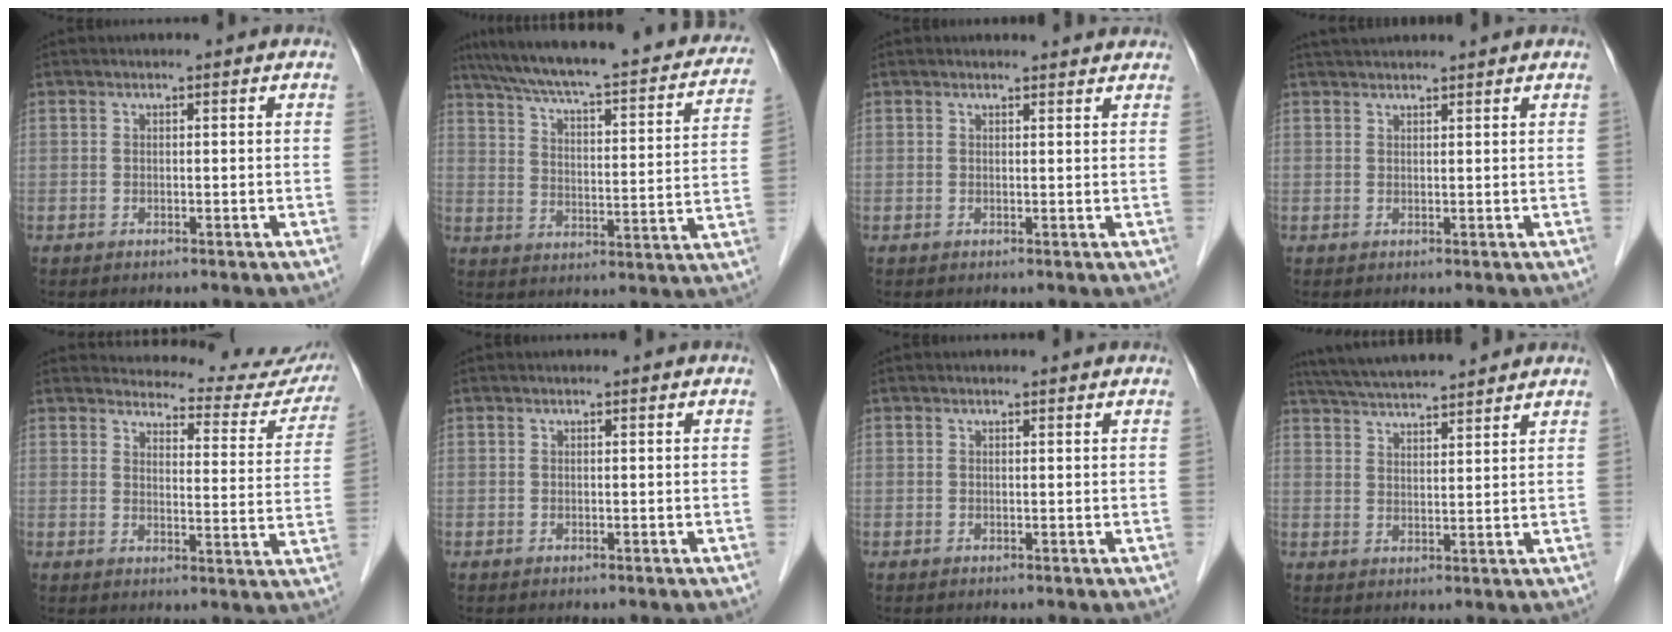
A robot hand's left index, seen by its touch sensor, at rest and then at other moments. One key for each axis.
{"total": 28.5, "fx": 24.5, "fy": 4.8, "fz": 13.8, "tx": -0.219, "ty": -0.019, "tz": 0.312}
{"total": 2.8, "fx": 2.7, "fy": 0.5, "fz": 0.2, "tx": -0.009, "ty": 0.005, "tz": 0.026}
{"total": 5.0, "fx": 4.6, "fy": 0.3, "fz": 1.7, "tx": -0.024, "ty": 0.039, "tz": 0.071}
{"total": 16.7, "fx": 16.2, "fy": 3.0, "fz": 2.6, "tx": -0.006, "ty": -0.072, "tz": 0.163}
{"total": 0.0}
{"total": 0.8, "fx": 0.8, "fy": 0.0, "fz": 0.1, "tx": -0.009, "ty": 0.003, "tz": 0.010}
{"total": 12.0, "fx": 11.0, "fy": 0.6, "fz": 4.8, "tx": -0.089, "ty": 0.029, "tz": 0.172}